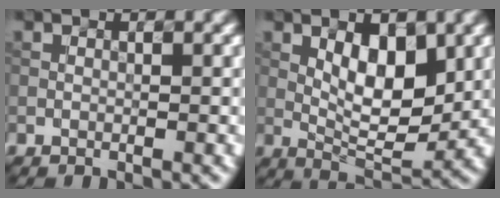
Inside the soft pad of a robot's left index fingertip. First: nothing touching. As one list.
[{"total": 5.5, "force": [1.4, 2.2, 4.8], "torque": [-0.073, -0.004, 0.025]}]